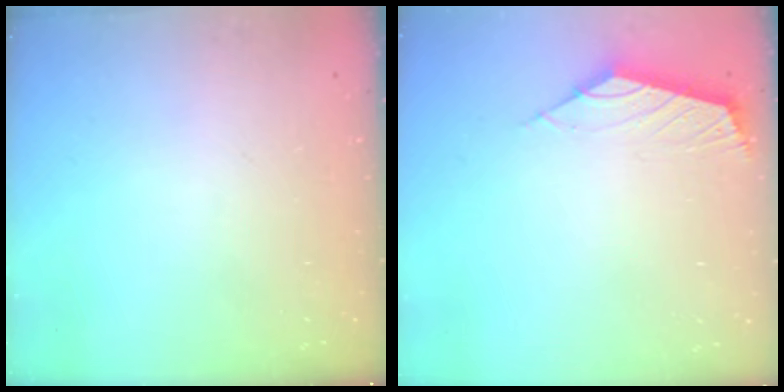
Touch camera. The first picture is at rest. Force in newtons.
{"total": 2.6, "press": 2.5, "slide": 0.6}